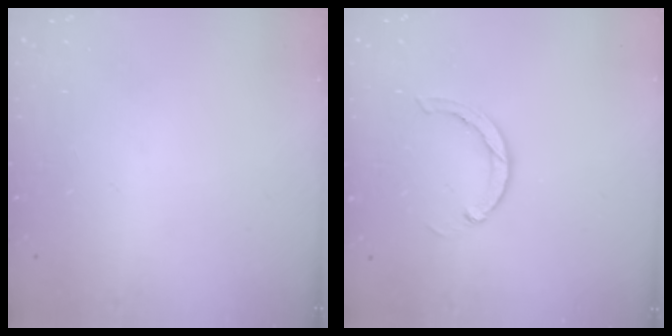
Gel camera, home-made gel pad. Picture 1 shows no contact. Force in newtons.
{"total": 3.0, "press": 3.0, "slide": 0.1}